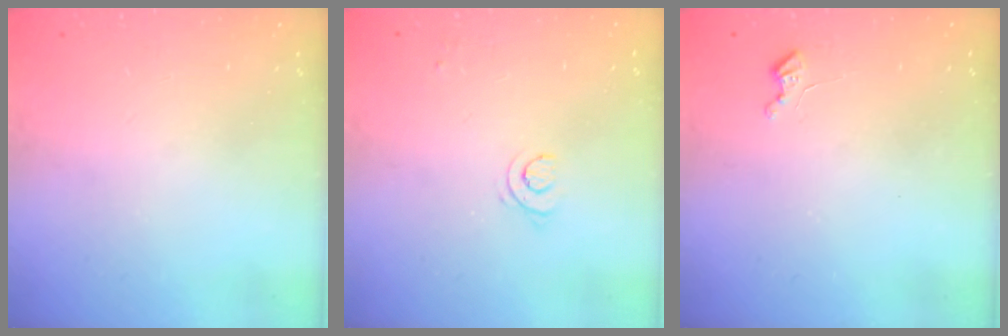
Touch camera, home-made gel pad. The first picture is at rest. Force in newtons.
{"total": 3.9, "press": 3.9, "slide": 0.5}
{"total": 2.6, "press": 2.6, "slide": 0.3}